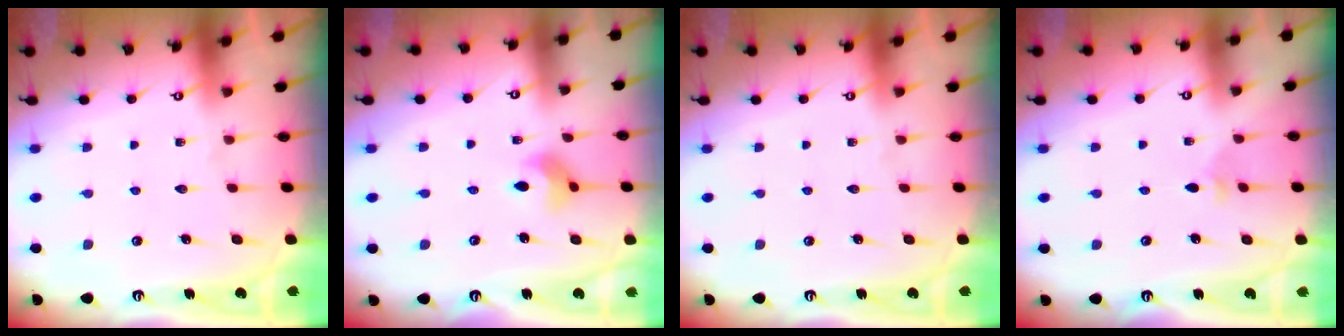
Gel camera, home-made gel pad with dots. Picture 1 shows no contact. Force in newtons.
{"total": 7.5, "press": 7.3, "slide": 2.1}
{"total": 0.0}
{"total": 2.5, "press": 2.5, "slide": 0.6}